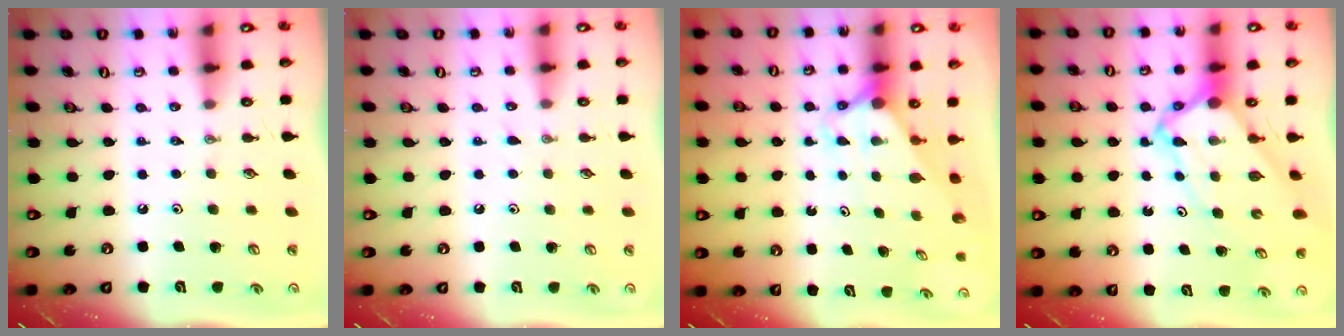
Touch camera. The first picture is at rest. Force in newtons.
{"total": 4.3, "press": 4.2, "slide": 0.5}
{"total": 2.7, "press": 2.7, "slide": 0.0}
{"total": 7.1, "press": 7.1, "slide": 1.0}